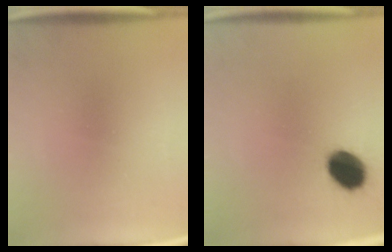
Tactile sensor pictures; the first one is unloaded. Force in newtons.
{"total": 9.5}